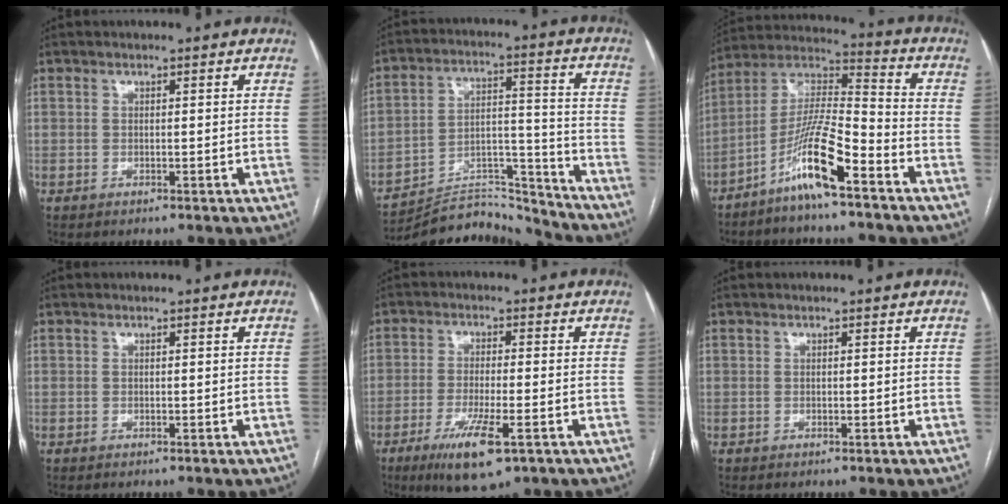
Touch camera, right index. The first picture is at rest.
{"total": 13.8, "force": [-13.7, 1.1, -0.4], "torque": [0.011, 0.055, -0.224]}
{"total": 11.9, "force": [-7.1, 0.9, 9.5], "torque": [-0.192, 0.001, -0.139]}
{"total": 0.0}
{"total": 9.1, "force": [-4.7, 1.5, 7.6], "torque": [-0.143, -0.022, -0.074]}
{"total": 0.0}